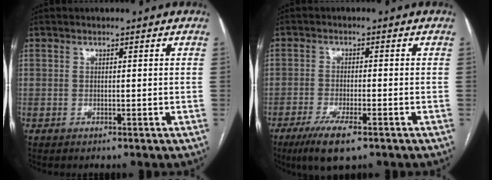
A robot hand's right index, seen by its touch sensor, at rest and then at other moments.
{"total": 6.8, "force": [-4.3, 1.4, 5.1], "torque": [-0.095, -0.014, -0.071]}